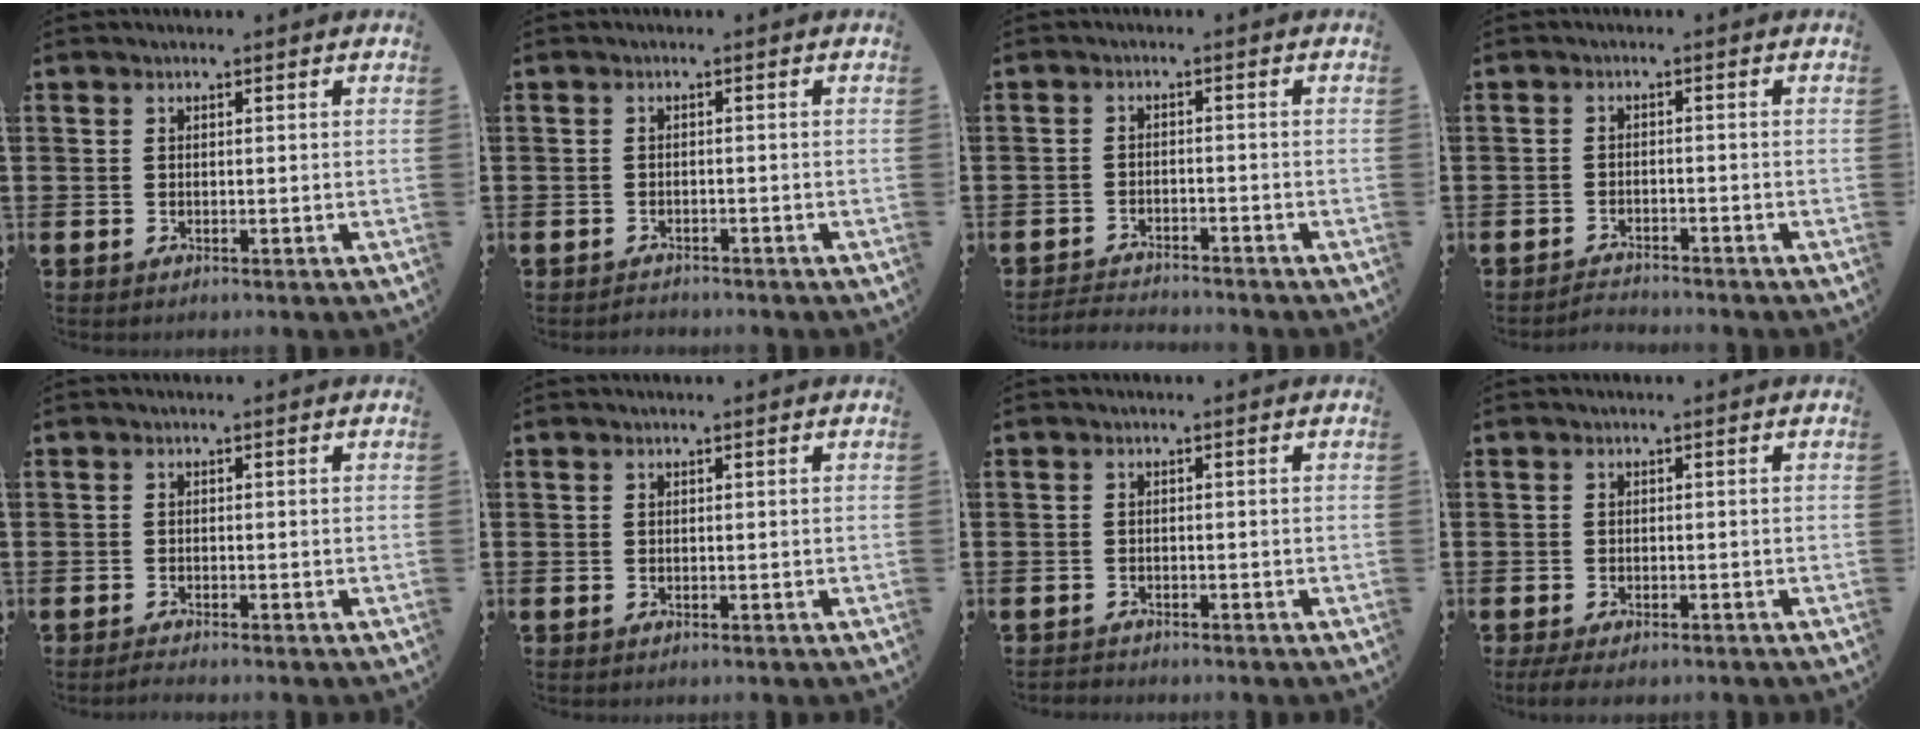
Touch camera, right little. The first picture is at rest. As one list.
[{"total": 0.9, "force": [-0.9, 0.1, 0.0], "torque": [-0.002, 0.001, -0.019]}, {"total": 2.3, "force": [-2.3, 0.0, -0.1], "torque": [-0.004, 0.002, -0.050]}, {"total": 1.7, "force": [-1.7, 0.0, -0.2], "torque": [-0.002, 0.005, -0.036]}, {"total": 0.8, "force": [-0.7, 0.0, 0.4], "torque": [-0.008, -0.001, -0.014]}, {"total": 0.0}, {"total": 0.7, "force": [-0.7, 0.1, -0.1], "torque": [-0.001, -0.001, -0.015]}, {"total": 1.3, "force": [-0.9, 0.4, 0.9], "torque": [-0.017, -0.001, -0.017]}]